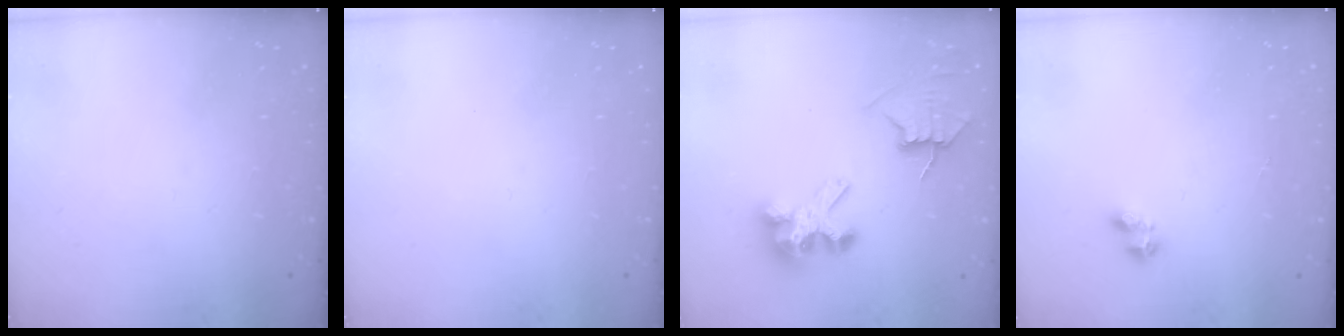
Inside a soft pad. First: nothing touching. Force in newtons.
{"total": 0.0}
{"total": 7.6, "press": 7.6, "slide": 0.8}
{"total": 2.2, "press": 2.1, "slide": 0.7}